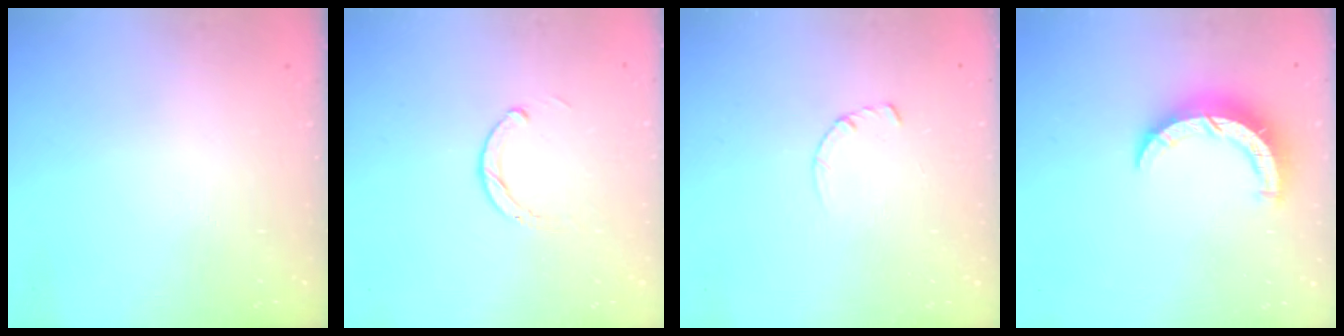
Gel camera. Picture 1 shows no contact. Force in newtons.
{"total": 2.3, "press": 2.3, "slide": 0.3}
{"total": 2.8, "press": 2.8, "slide": 0.4}
{"total": 7.9, "press": 7.8, "slide": 0.6}